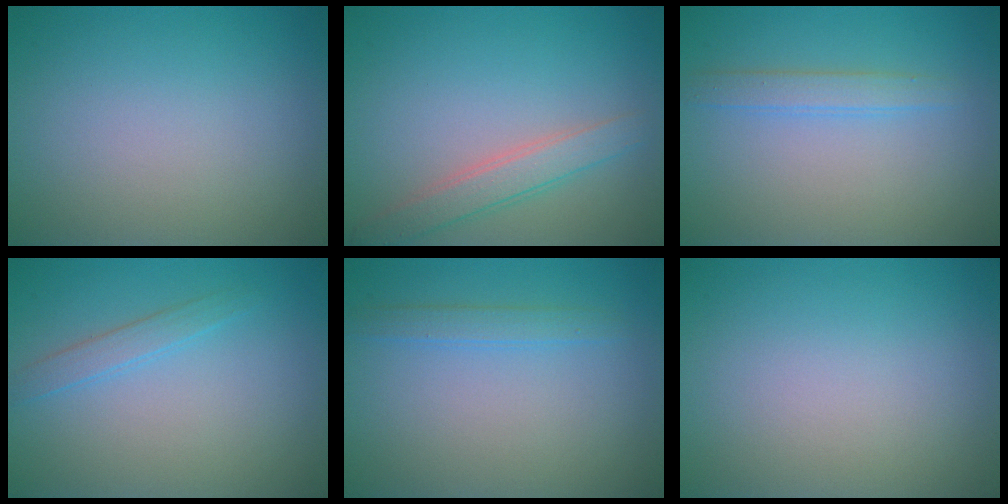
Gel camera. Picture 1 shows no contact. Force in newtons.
{"total": 2.7, "press": 2.7, "slide": 0.1}
{"total": 1.8, "press": 1.8, "slide": 0.1}
{"total": 1.5, "press": 1.5, "slide": 0.1}
{"total": 1.5, "press": 1.5, "slide": 0.2}
{"total": 0.0}